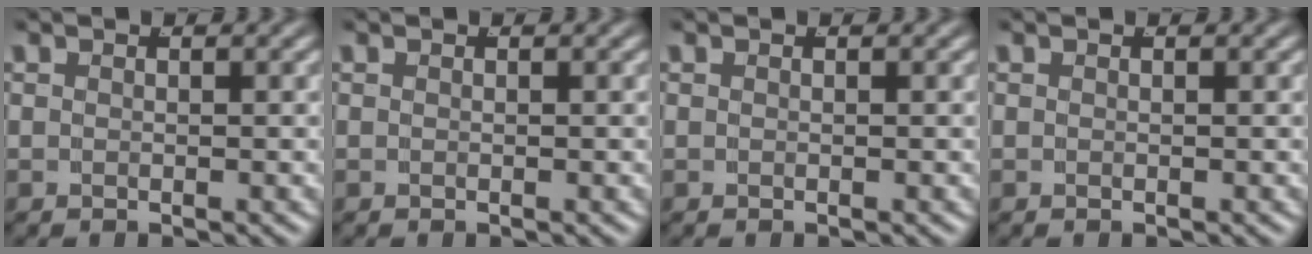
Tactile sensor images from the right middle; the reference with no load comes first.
{"total": 0.0}
{"total": 0.0}
{"total": 0.0}